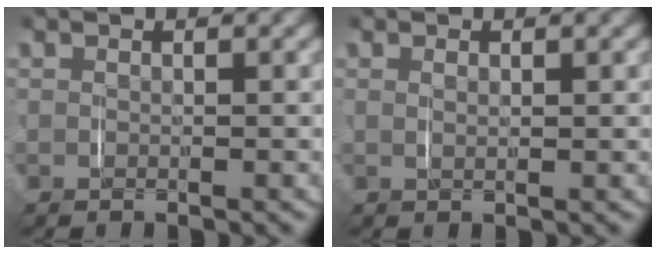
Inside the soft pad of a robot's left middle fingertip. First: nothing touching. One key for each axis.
{"total": 0.8, "fx": 0.5, "fy": -0.1, "fz": 0.6, "tx": -0.011, "ty": -0.002, "tz": 0.010}